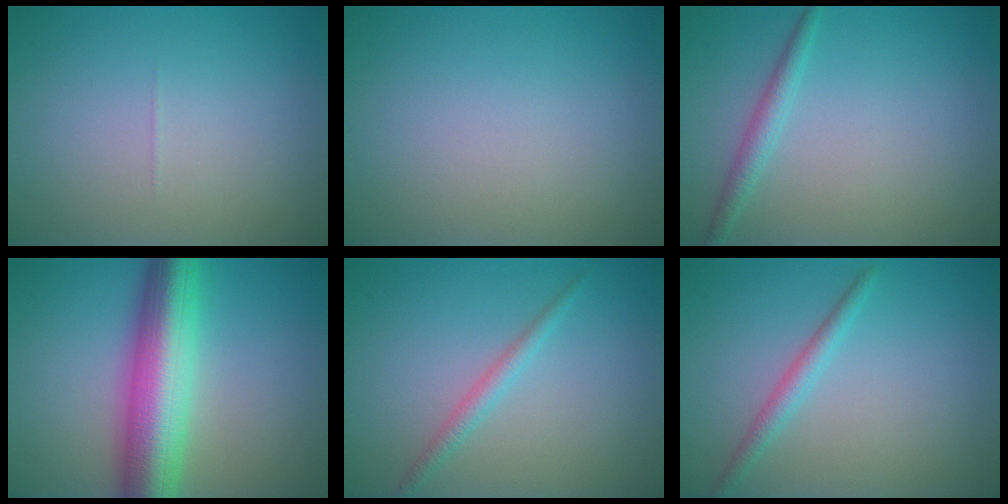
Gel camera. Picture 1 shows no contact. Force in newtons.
{"total": 0.0}
{"total": 1.8, "press": 1.8, "slide": 0.0}
{"total": 9.7, "press": 9.7, "slide": 0.2}
{"total": 1.6, "press": 1.6, "slide": 0.1}
{"total": 1.8, "press": 1.8, "slide": 0.1}